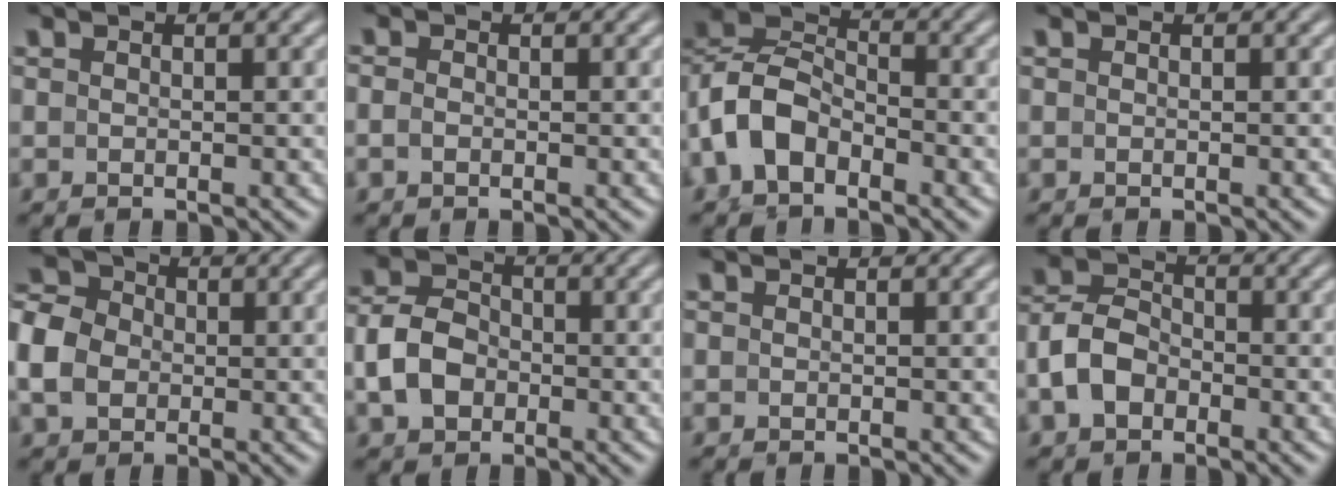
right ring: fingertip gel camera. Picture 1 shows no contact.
{"total": 0.5, "force": [-0.3, 0.1, 0.4], "torque": [-0.011, -0.001, -0.005]}
{"total": 7.8, "force": [-1.7, 6.9, 3.4], "torque": [-0.104, -0.015, -0.037]}
{"total": 0.0}
{"total": 6.5, "force": [0.7, 5.5, 3.4], "torque": [-0.077, 0.004, 0.005]}
{"total": 5.3, "force": [-0.9, 4.4, 2.7], "torque": [-0.056, -0.010, -0.011]}
{"total": 0.0}
{"total": 6.2, "force": [-1.7, 5.2, 2.9], "torque": [-0.072, -0.017, -0.025]}